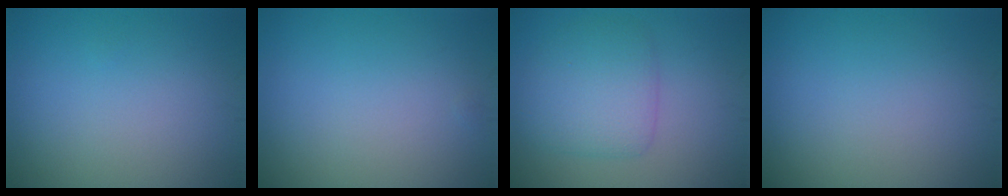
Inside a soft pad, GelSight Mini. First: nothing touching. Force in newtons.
{"total": 0.0}
{"total": 4.2, "press": 4.2, "slide": 0.1}
{"total": 0.0}